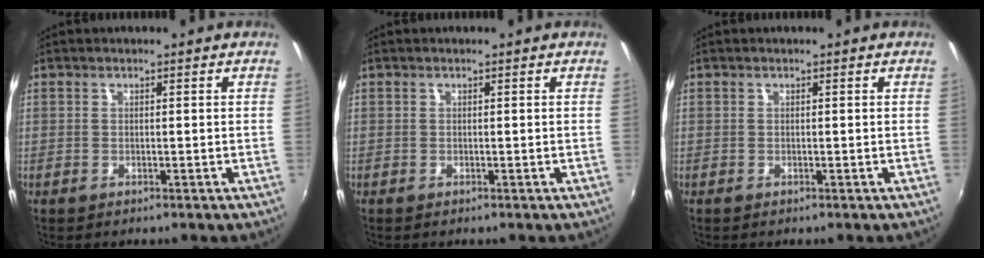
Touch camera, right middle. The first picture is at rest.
{"total": 0.0}
{"total": 0.0}